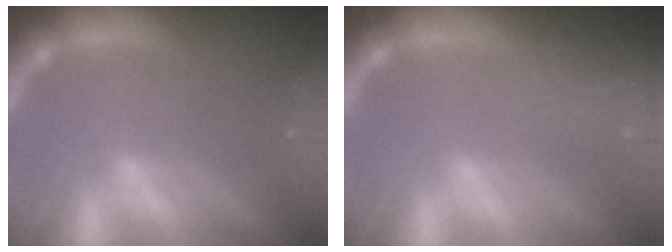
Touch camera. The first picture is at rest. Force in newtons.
{"total": 7.0}